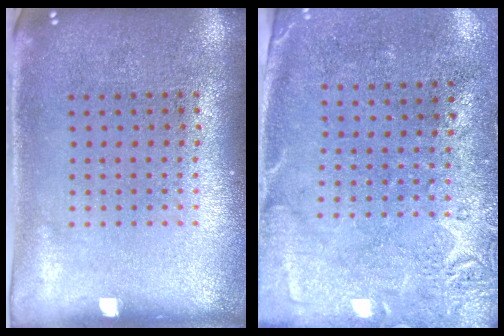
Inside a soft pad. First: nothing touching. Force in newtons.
{"total": 2.7, "press": 2.2, "slide": 1.6}